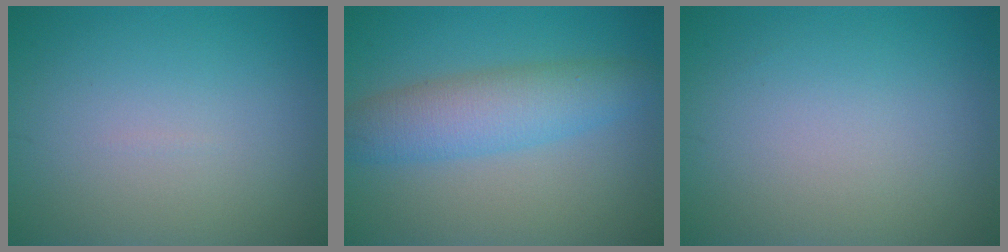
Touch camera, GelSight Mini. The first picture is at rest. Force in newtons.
{"total": 5.2, "press": 5.2, "slide": 0.2}
{"total": 0.0}